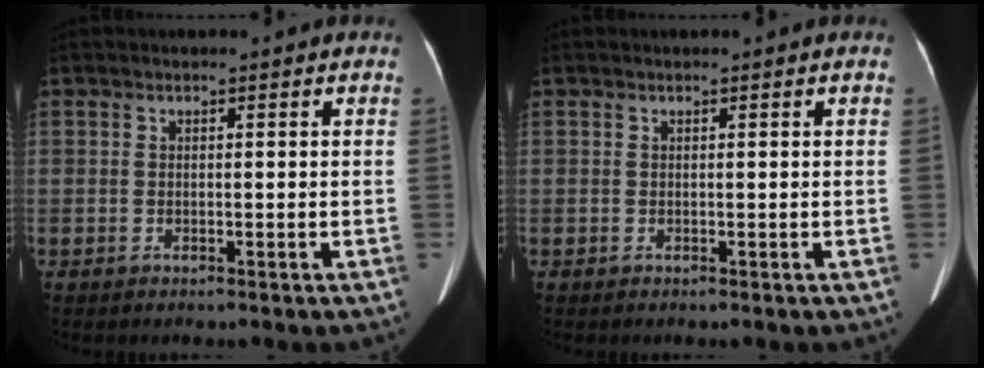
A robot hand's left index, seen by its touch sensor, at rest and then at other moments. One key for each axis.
{"total": 0.0}